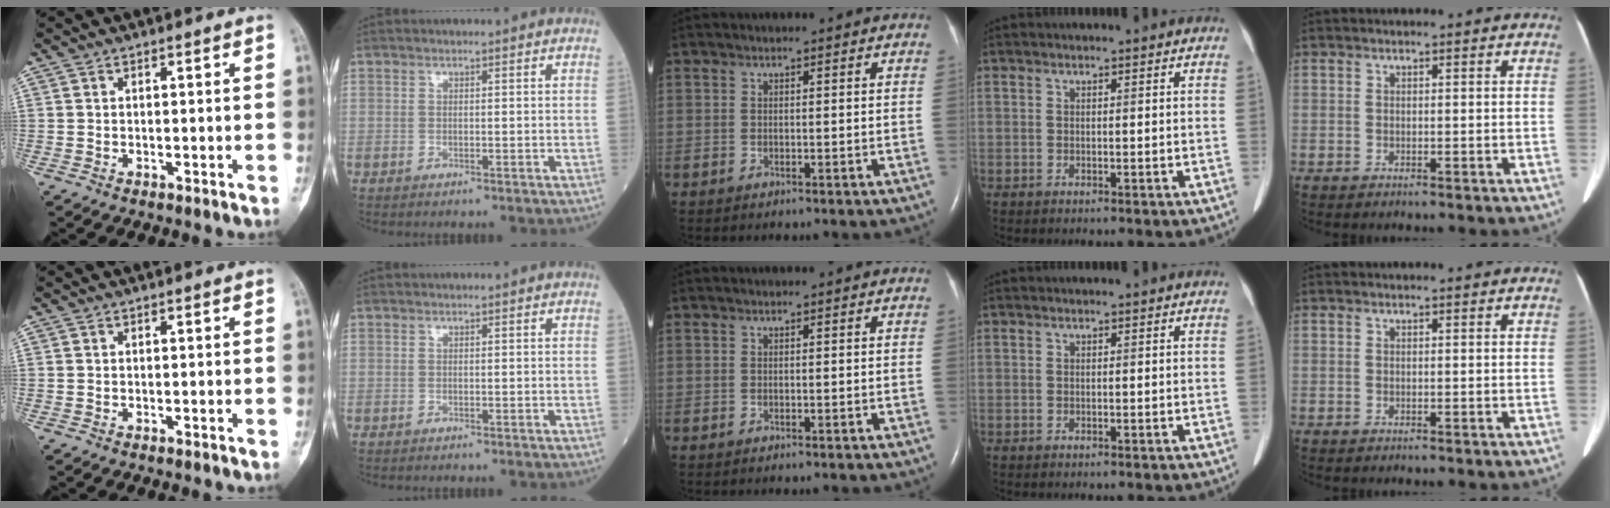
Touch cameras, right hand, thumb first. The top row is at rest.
{}